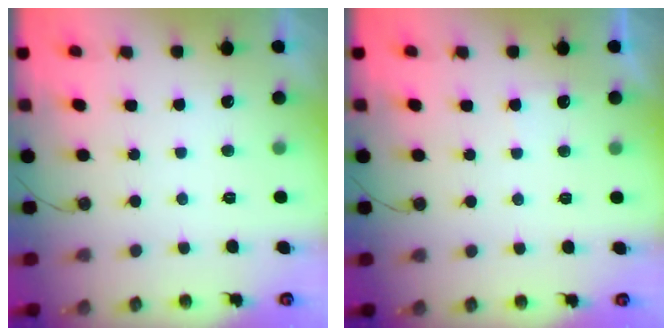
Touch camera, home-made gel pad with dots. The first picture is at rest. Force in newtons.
{"total": 2.2, "press": 2.2, "slide": 0.3}